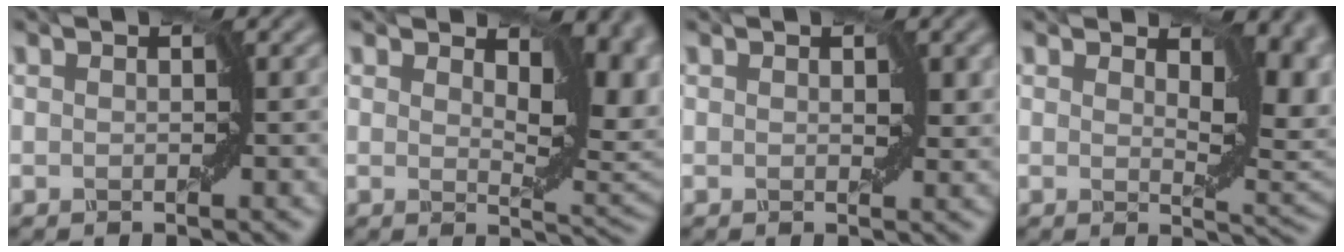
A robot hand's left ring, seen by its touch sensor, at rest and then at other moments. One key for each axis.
{"total": 8.2, "fx": 1.7, "fy": 4.1, "fz": 6.9, "tx": -0.103, "ty": -0.006, "tz": 0.030}
{"total": 1.7, "fx": 0.5, "fy": 0.9, "fz": 1.3, "tx": -0.020, "ty": -0.001, "tz": 0.005}
{"total": 7.2, "fx": 1.5, "fy": 3.7, "fz": 6.0, "tx": -0.088, "ty": -0.005, "tz": 0.028}